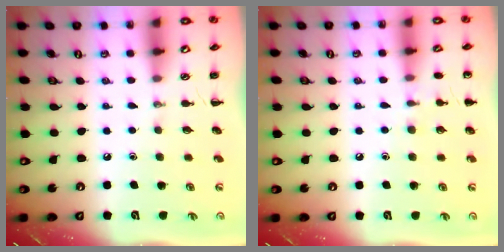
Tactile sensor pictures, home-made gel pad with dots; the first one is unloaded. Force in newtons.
{"total": 5.9, "press": 5.7, "slide": 1.7}